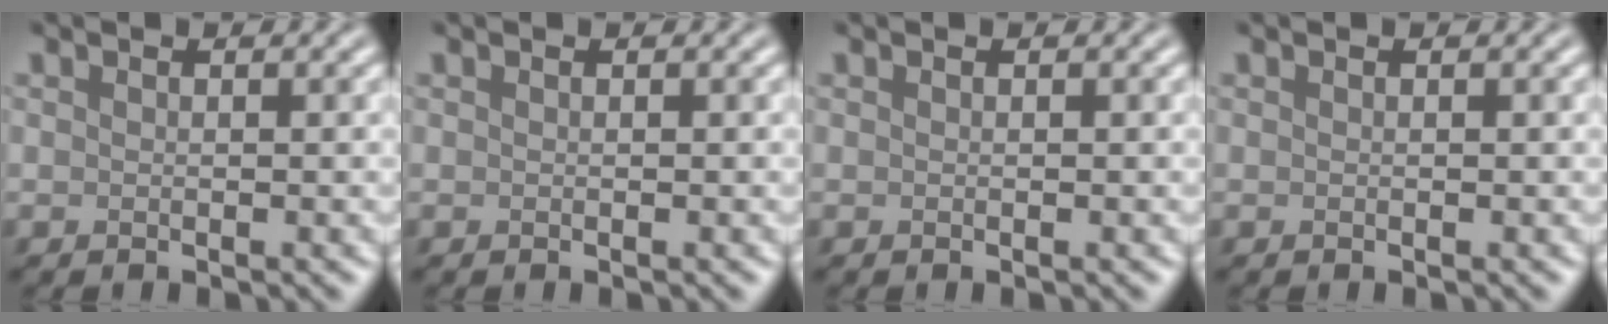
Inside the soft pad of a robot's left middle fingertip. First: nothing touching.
{"total": 0.0}
{"total": 0.0}
{"total": 0.0}